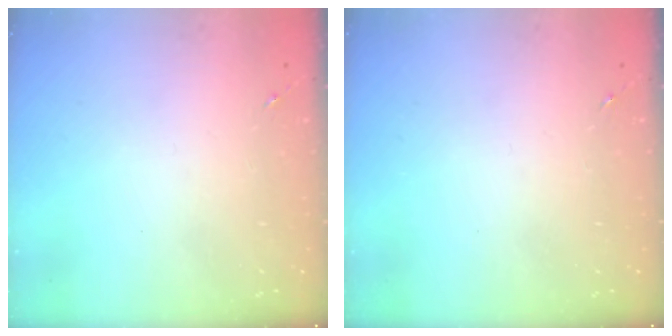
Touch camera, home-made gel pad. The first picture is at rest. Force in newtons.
{"total": 0.0}